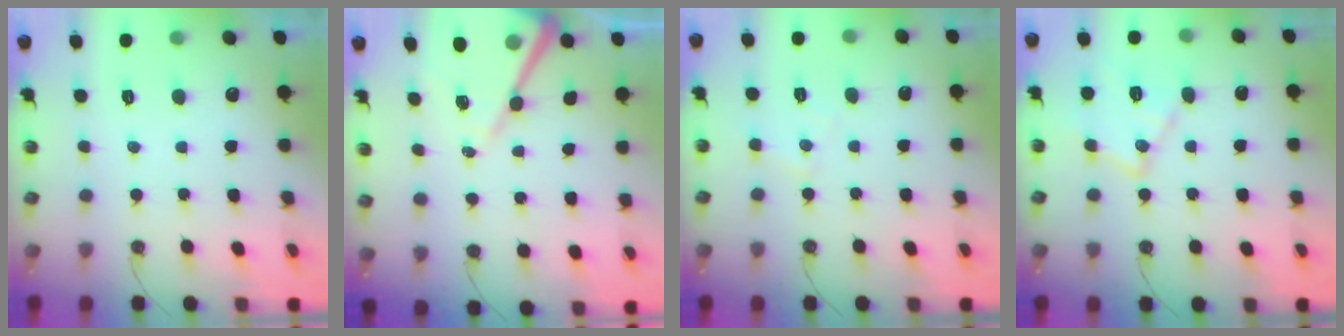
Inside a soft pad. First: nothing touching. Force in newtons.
{"total": 13.0, "press": 12.9, "slide": 1.3}
{"total": 5.0, "press": 4.9, "slide": 0.7}
{"total": 12.7, "press": 12.7, "slide": 0.5}